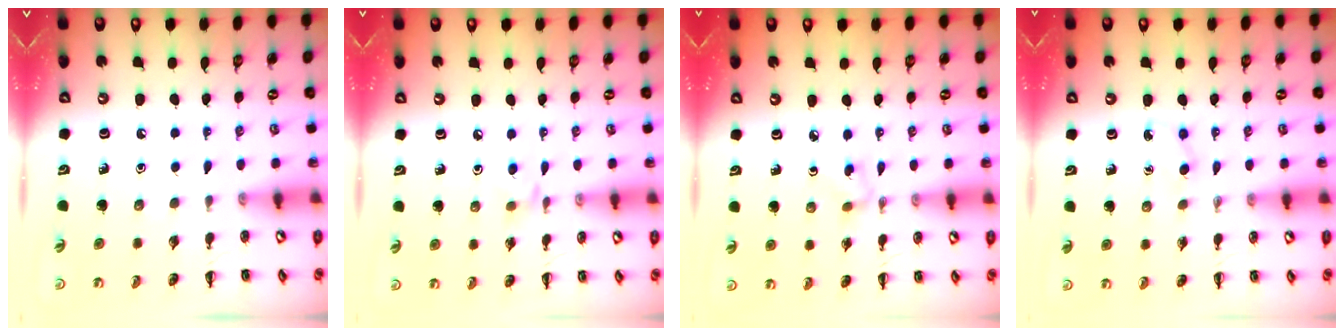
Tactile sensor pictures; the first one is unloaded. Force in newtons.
{"total": 3.9, "press": 3.6, "slide": 1.5}
{"total": 2.8, "press": 2.6, "slide": 1.1}
{"total": 3.1, "press": 2.9, "slide": 1.1}